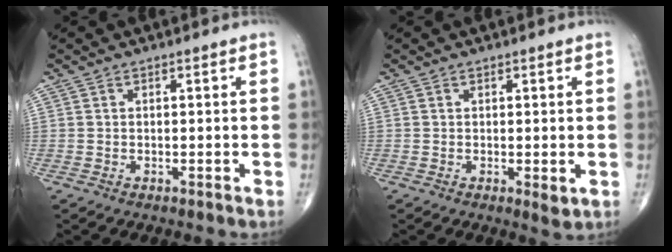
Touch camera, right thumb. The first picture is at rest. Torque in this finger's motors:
{"motor_torque": [2.78, 2.16, 2.05, -0.72, 0.30]}